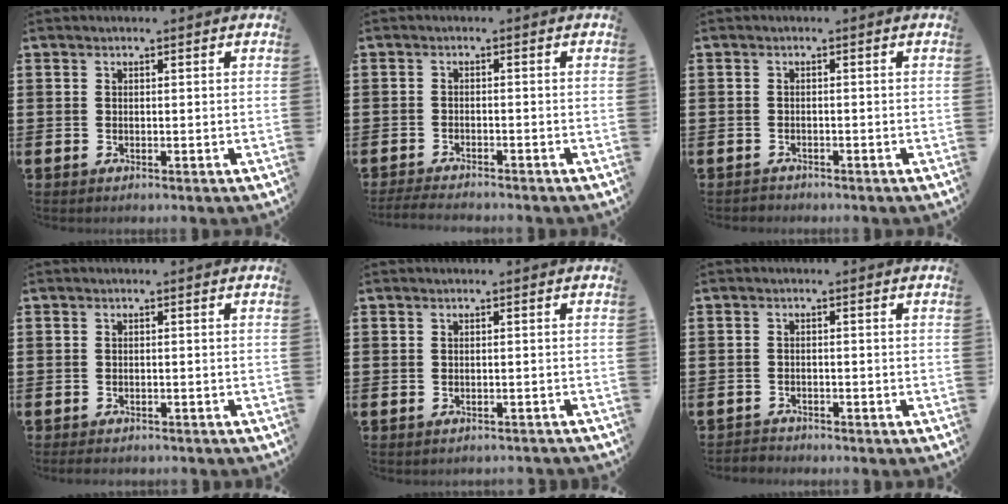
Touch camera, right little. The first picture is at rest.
{"total": 1.3, "force": [-1.2, 0.0, 0.5], "torque": [-0.006, 0.007, -0.024]}
{"total": 0.0}
{"total": 0.8, "force": [-0.7, 0.2, 0.2], "torque": [-0.007, -0.001, -0.016]}
{"total": 0.0}
{"total": 1.2, "force": [-1.2, 0.2, -0.2], "torque": [0.001, 0.004, -0.026]}